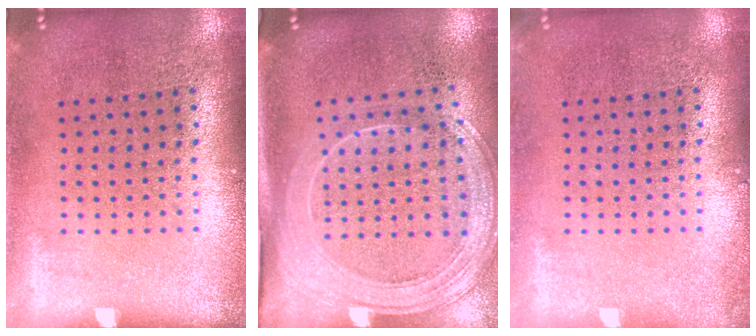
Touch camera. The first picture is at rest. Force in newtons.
{"total": 2.1, "press": 1.9, "slide": 1.0}
{"total": 0.7, "press": 0.7, "slide": 0.1}